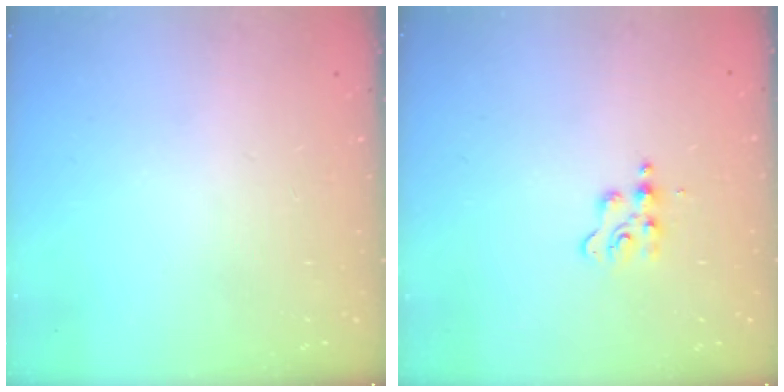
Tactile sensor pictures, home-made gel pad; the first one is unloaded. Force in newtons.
{"total": 4.3, "press": 4.3, "slide": 0.5}